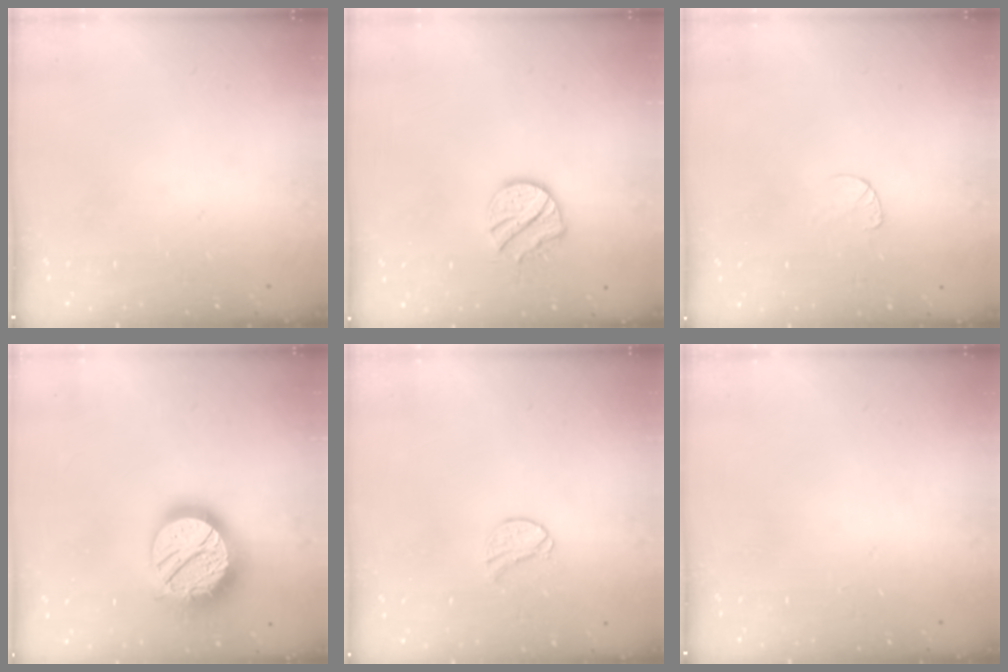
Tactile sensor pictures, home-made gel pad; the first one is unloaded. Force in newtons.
{"total": 8.9, "press": 8.9, "slide": 0.4}
{"total": 4.4, "press": 4.4, "slide": 0.4}
{"total": 20.0, "press": 19.9, "slide": 1.5}
{"total": 8.2, "press": 8.1, "slide": 0.7}
{"total": 0.0}